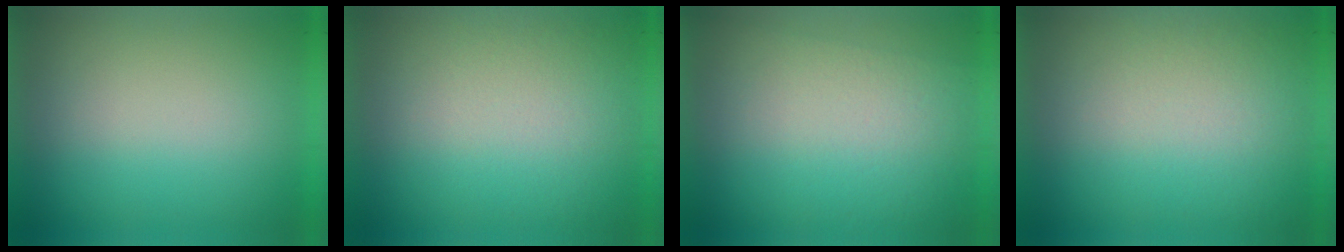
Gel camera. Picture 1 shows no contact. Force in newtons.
{"total": 2.7}
{"total": 2.8}
{"total": 2.6}